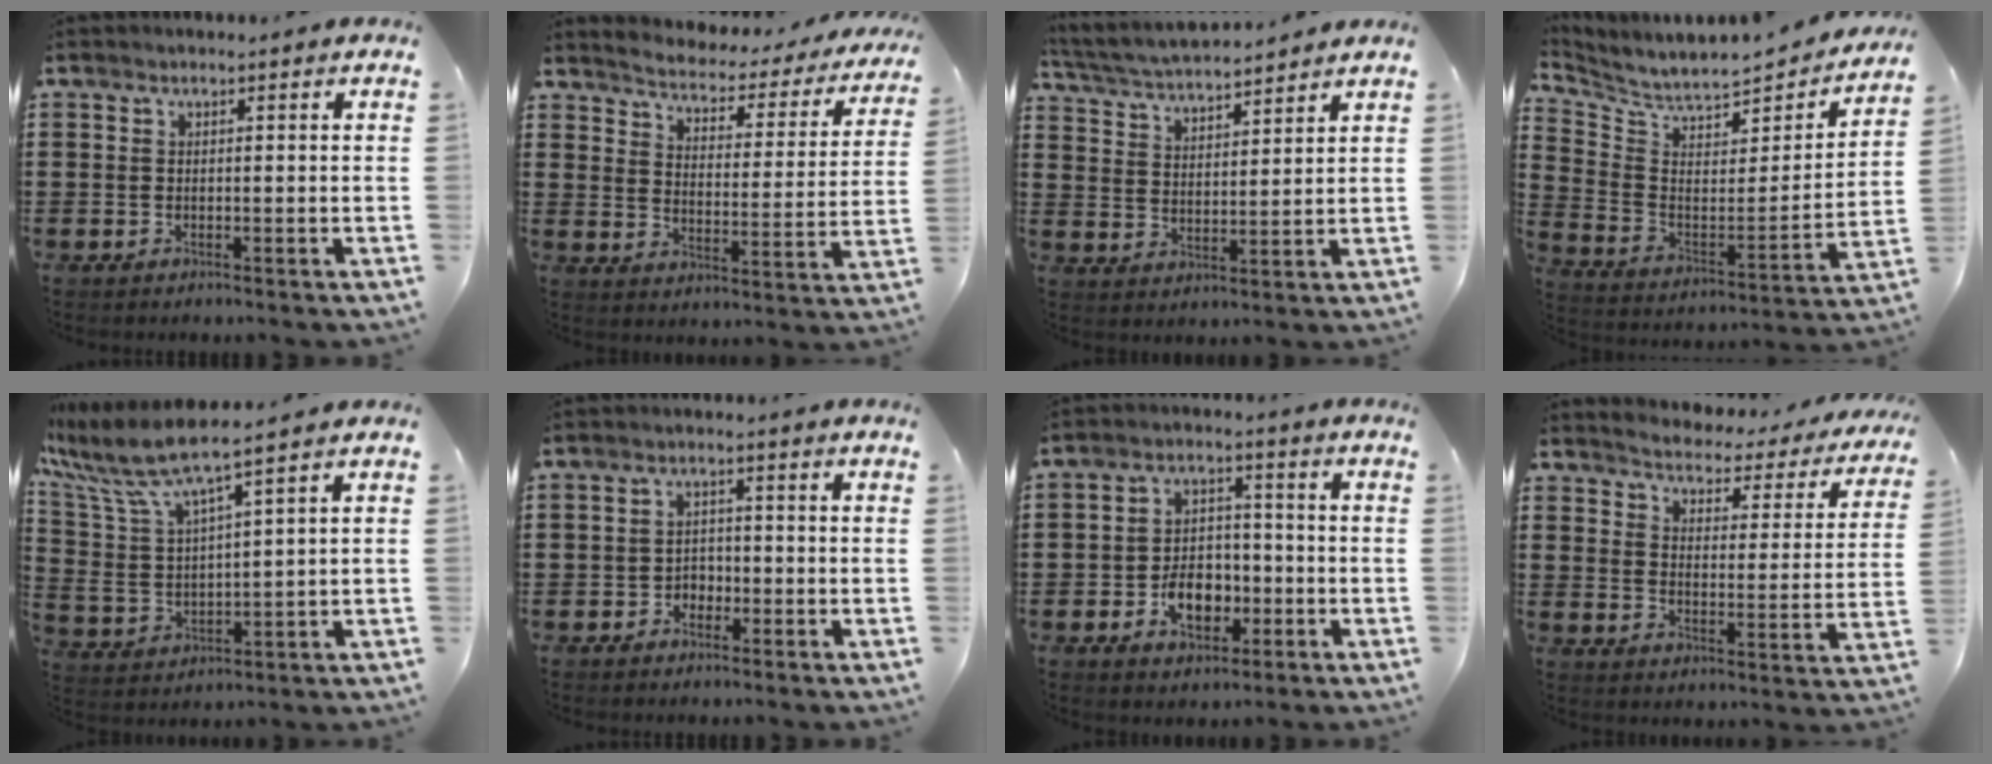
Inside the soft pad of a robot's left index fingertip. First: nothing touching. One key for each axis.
{"total": 2.4, "fx": 2.4, "fy": 0.2, "fz": 0.3, "tx": -0.026, "ty": -0.029, "tz": 0.029}
{"total": 4.6, "fx": 4.5, "fy": 0.1, "fz": 1.2, "tx": -0.045, "ty": -0.025, "tz": 0.076}
{"total": 5.1, "fx": 4.9, "fy": 0.6, "fz": 1.3, "tx": -0.056, "ty": -0.052, "tz": 0.078}
{"total": 7.2, "fx": 5.6, "fy": 0.9, "fz": 4.3, "tx": -0.119, "ty": -0.036, "tz": 0.091}
{"total": 1.9, "fx": -1.4, "fy": 1.3, "fz": 0.4, "tx": -0.015, "ty": 0.003, "tz": -0.033}
{"total": 6.2, "fx": -2.3, "fy": 4.0, "fz": 4.1, "tx": -0.056, "ty": 0.006, "tz": -0.044}
{"total": 2.7, "fx": 2.6, "fy": 0.1, "fz": 0.4, "tx": -0.028, "ty": -0.030, "tz": 0.034}